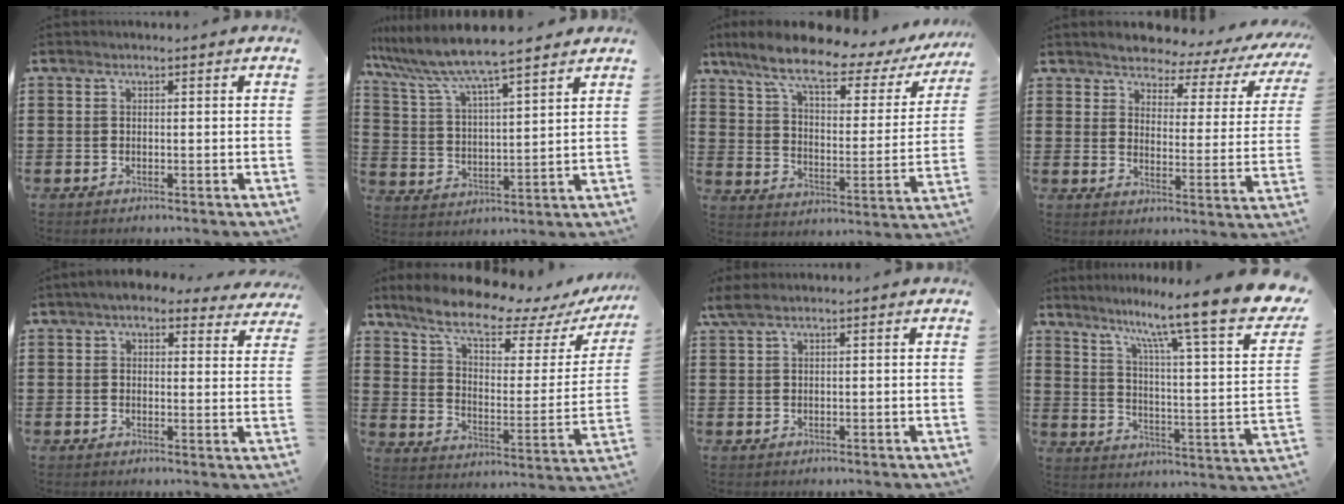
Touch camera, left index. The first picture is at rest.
{"total": 7.8, "force": [6.9, 0.0, 3.6], "torque": [-0.099, -0.035, 0.115]}
{"total": 10.3, "force": [7.6, 2.0, 6.7], "torque": [-0.150, -0.038, 0.124]}
{"total": 3.8, "force": [3.7, 0.6, 0.6], "torque": [-0.030, -0.034, 0.055]}
{"total": 4.4, "force": [3.7, 1.7, 1.8], "torque": [-0.040, -0.004, 0.066]}
{"total": 10.9, "force": [8.7, 2.3, 6.1], "torque": [-0.137, -0.049, 0.148]}
{"total": 1.6, "force": [0.8, 0.3, 1.4], "torque": [-0.036, -0.001, 0.013]}
{"total": 11.4, "force": [9.3, -0.6, 6.6], "torque": [-0.137, -0.081, 0.141]}